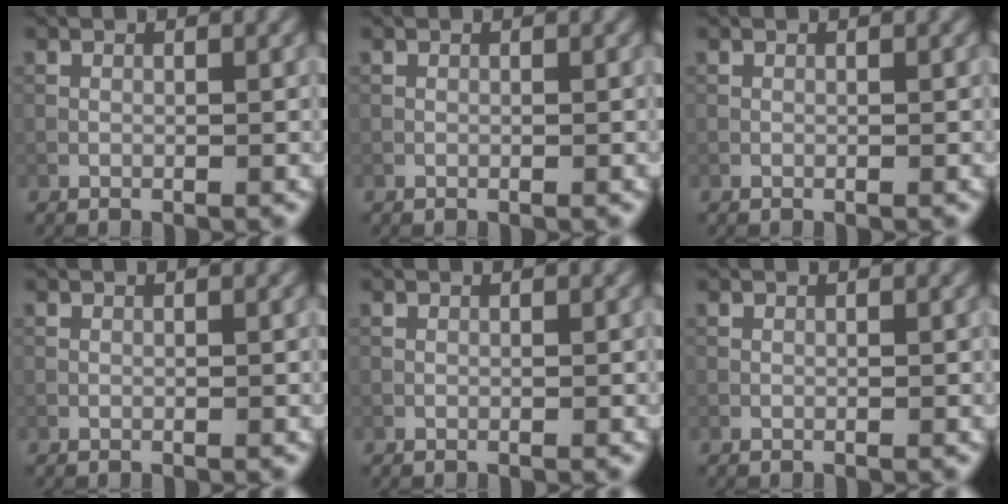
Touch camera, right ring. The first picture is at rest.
{"total": 0.0}
{"total": 0.0}
{"total": 0.0}
{"total": 0.0}
{"total": 0.0}